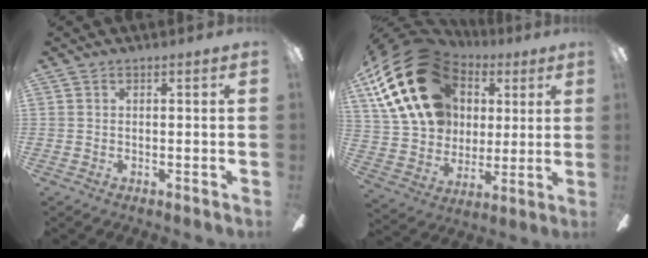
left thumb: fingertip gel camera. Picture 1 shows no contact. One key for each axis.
{"total": 24.5, "fx": 9.2, "fy": 18.4, "fz": 13.3, "tx": -0.261, "ty": -0.027, "tz": 0.176}